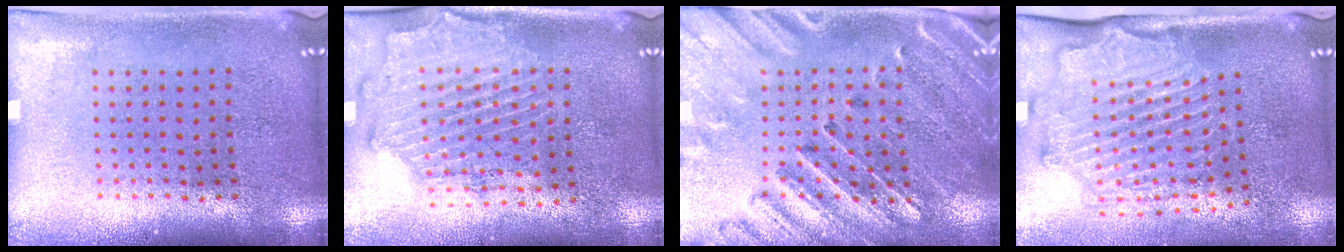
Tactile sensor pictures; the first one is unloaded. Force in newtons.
{"total": 1.9, "press": 1.7, "slide": 0.7}
{"total": 2.9, "press": 2.7, "slide": 1.1}
{"total": 2.2, "press": 2.1, "slide": 0.1}